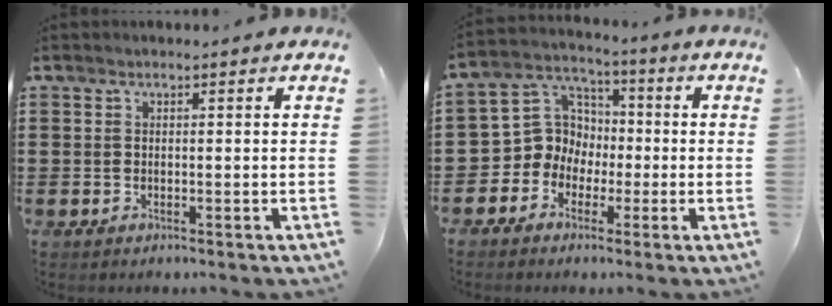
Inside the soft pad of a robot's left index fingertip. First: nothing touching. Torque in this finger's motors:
{"motor_torque": [0.14, 0.38, 0.14, 0.01]}